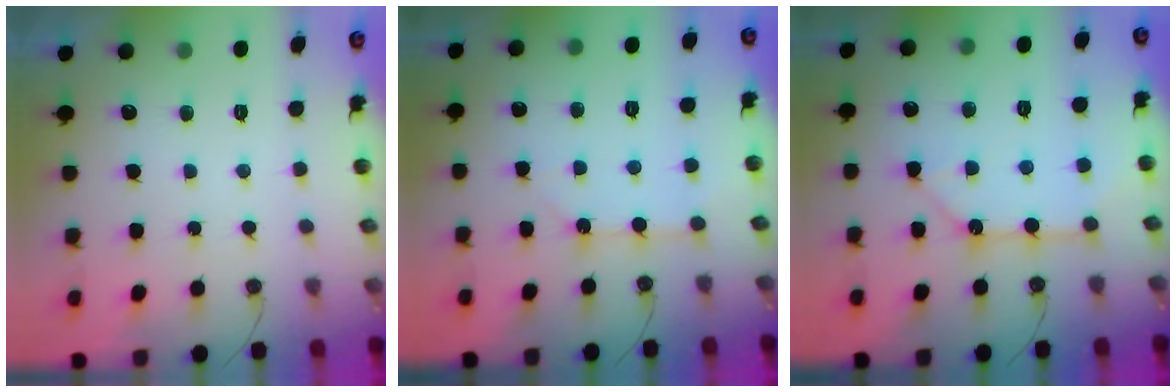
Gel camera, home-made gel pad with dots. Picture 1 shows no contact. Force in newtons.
{"total": 3.9, "press": 3.9, "slide": 0.4}
{"total": 10.8, "press": 10.8, "slide": 0.6}